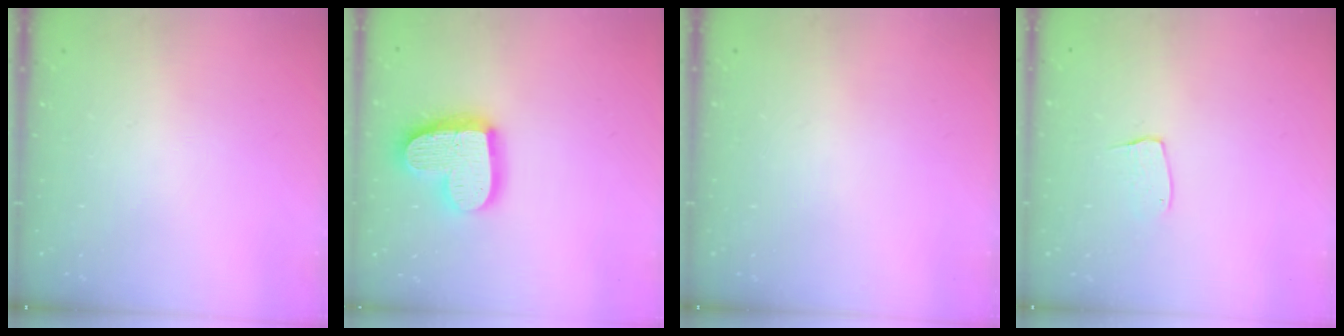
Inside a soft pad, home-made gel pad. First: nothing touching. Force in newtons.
{"total": 18.9, "press": 18.8, "slide": 1.7}
{"total": 0.0}
{"total": 5.6, "press": 5.6, "slide": 0.3}